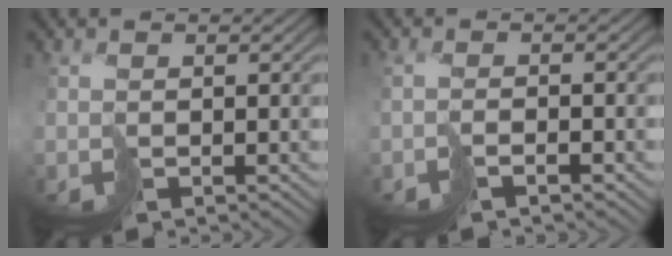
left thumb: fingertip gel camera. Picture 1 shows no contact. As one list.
[{"total": 2.1, "force": [-1.4, 0.3, 1.5], "torque": [-0.035, 0.000, -0.033]}]